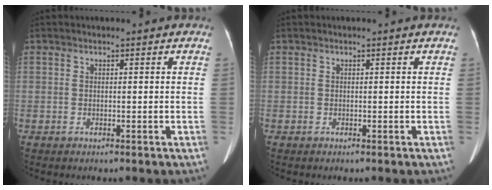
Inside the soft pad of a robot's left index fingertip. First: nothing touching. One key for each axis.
{"total": 0.0}